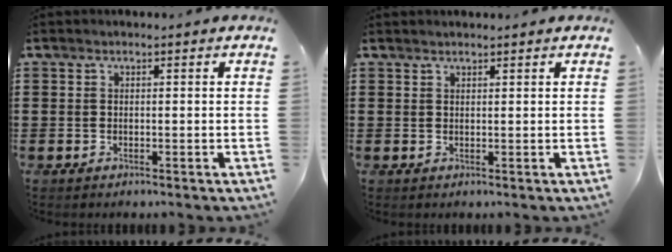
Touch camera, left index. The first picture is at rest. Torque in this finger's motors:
{"motor_torque": [-0.94, 1.19, 0.07, -0.01]}